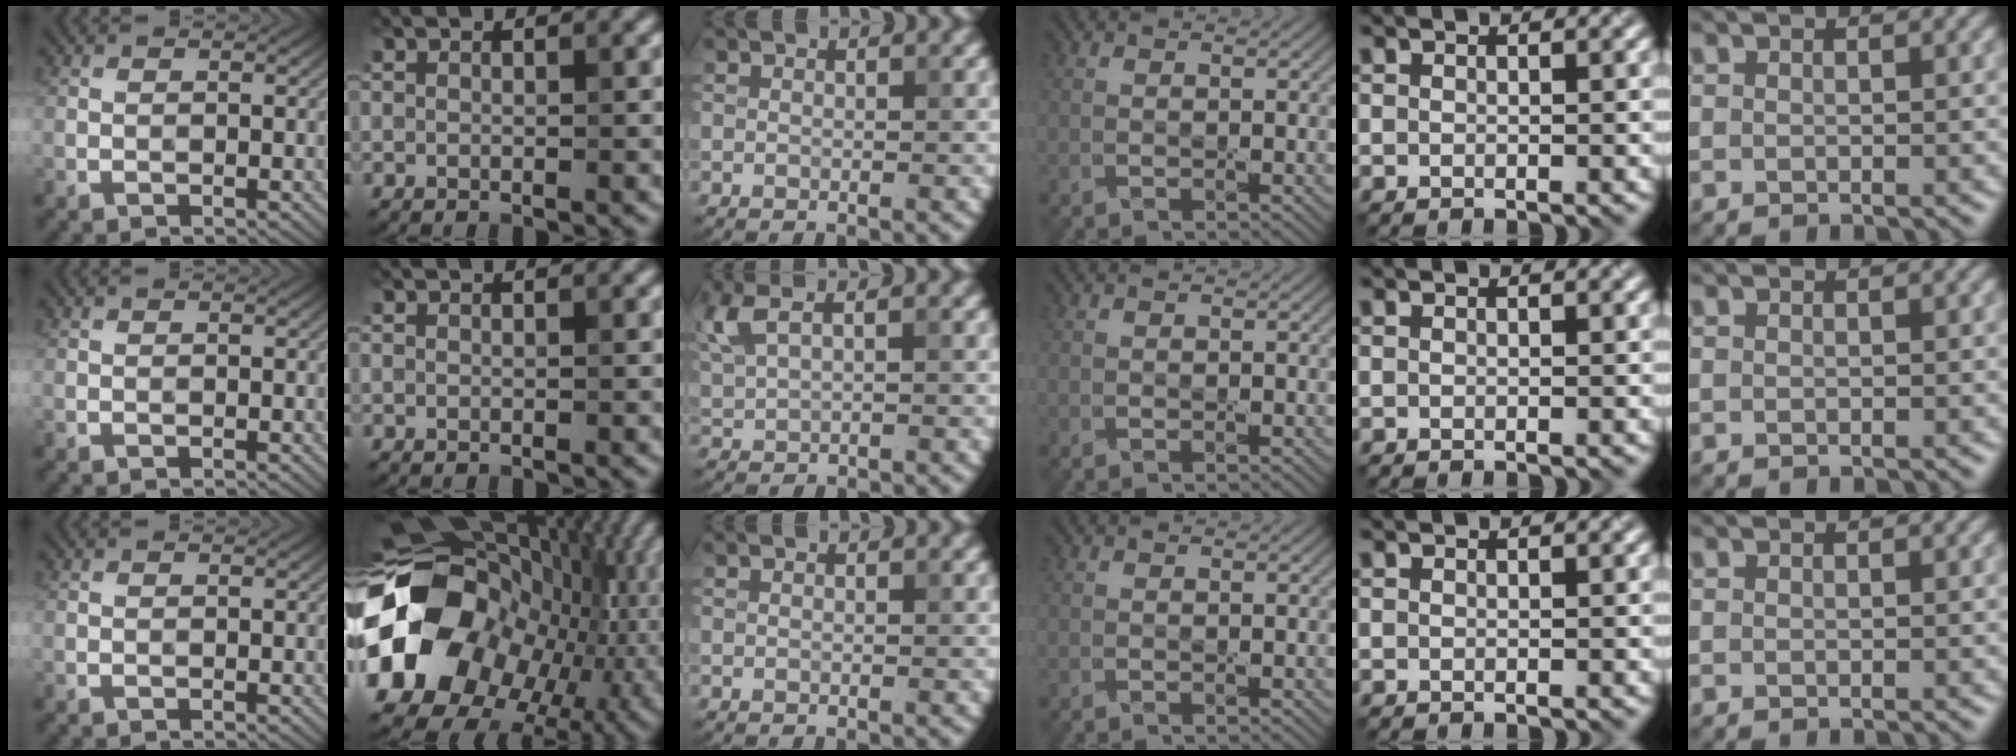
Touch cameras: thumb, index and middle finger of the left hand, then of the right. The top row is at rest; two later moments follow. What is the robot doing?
{"motion": "press", "object": "camera"}